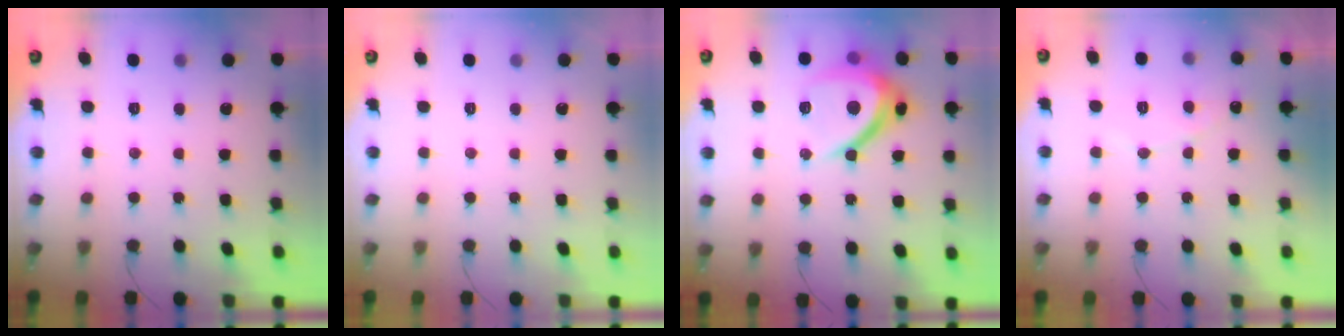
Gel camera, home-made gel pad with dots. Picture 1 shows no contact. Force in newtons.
{"total": 0.0}
{"total": 12.2, "press": 12.2, "slide": 1.3}
{"total": 5.8, "press": 5.8, "slide": 0.5}